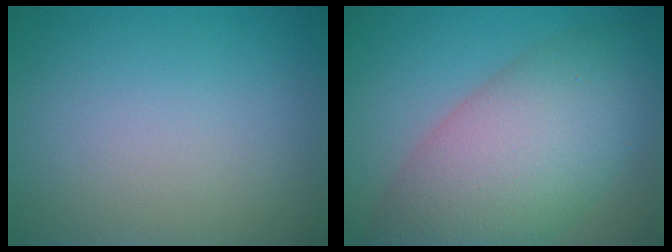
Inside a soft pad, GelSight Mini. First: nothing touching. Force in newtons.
{"total": 10.3, "press": 10.3, "slide": 0.4}